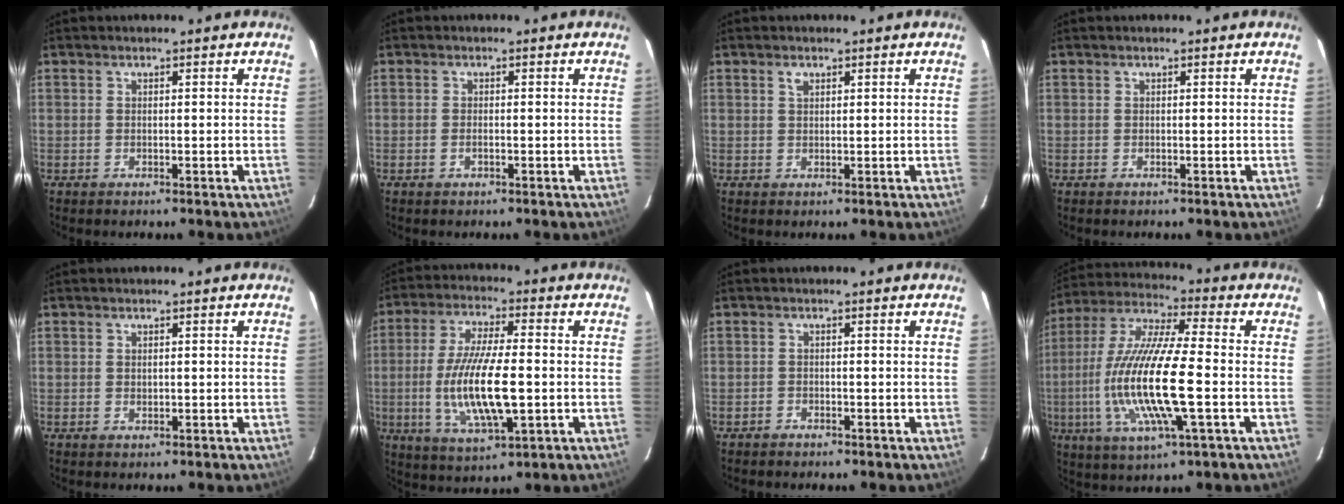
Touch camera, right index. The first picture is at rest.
{"total": 1.2, "force": [-0.5, 0.5, 0.9], "torque": [-0.020, 0.001, -0.009]}
{"total": 1.2, "force": [0.7, 0.7, 0.6], "torque": [-0.013, 0.003, 0.013]}
{"total": 0.0}
{"total": 0.7, "force": [0.2, 0.5, 0.5], "torque": [-0.006, 0.001, 0.004]}
{"total": 14.8, "force": [-2.1, 3.9, 14.1], "torque": [-0.278, -0.013, -0.036]}
{"total": 1.2, "force": [-1.1, 0.4, -0.1], "torque": [-0.007, 0.003, -0.020]}
{"total": 18.1, "force": [-3.3, 3.0, 17.5], "torque": [-0.350, -0.013, -0.066]}